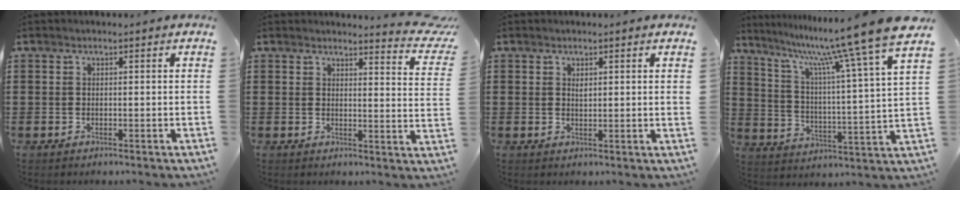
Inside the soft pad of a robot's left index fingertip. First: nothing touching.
{"total": 3.8, "force": [3.6, 0.1, 1.3], "torque": [-0.025, -0.023, 0.060]}
{"total": 1.4, "force": [0.7, 0.2, 1.1], "torque": [-0.016, -0.002, 0.011]}
{"total": 12.2, "force": [10.2, -1.2, 6.5], "torque": [-0.150, -0.072, 0.156]}